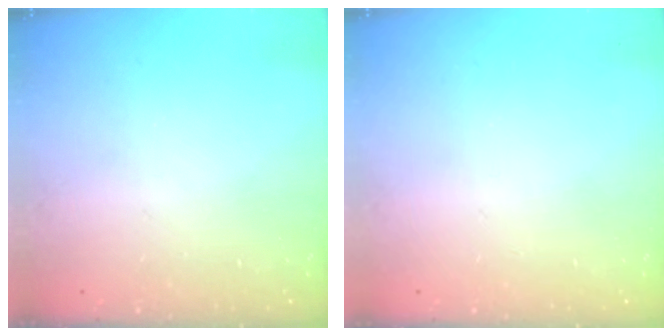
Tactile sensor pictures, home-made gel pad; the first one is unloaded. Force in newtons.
{"total": 0.0}